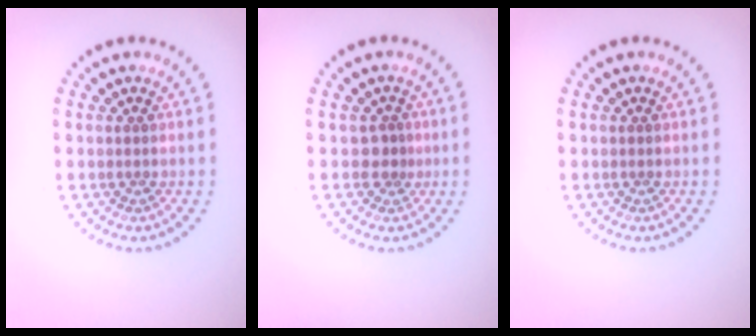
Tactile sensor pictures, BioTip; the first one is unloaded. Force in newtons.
{"total": 1.4, "press": 0.9, "slide": 1.1}
{"total": 0.0}